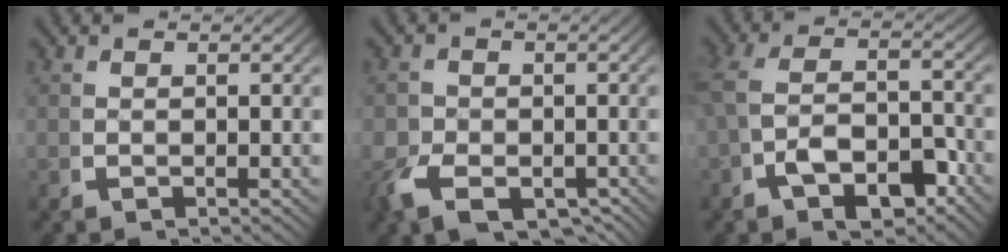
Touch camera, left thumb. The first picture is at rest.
{"total": 5.6, "force": [-3.2, 3.6, 2.9], "torque": [-0.059, -0.031, -0.042]}
{"total": 6.1, "force": [-1.1, 3.8, 4.6], "torque": [-0.103, -0.017, -0.013]}